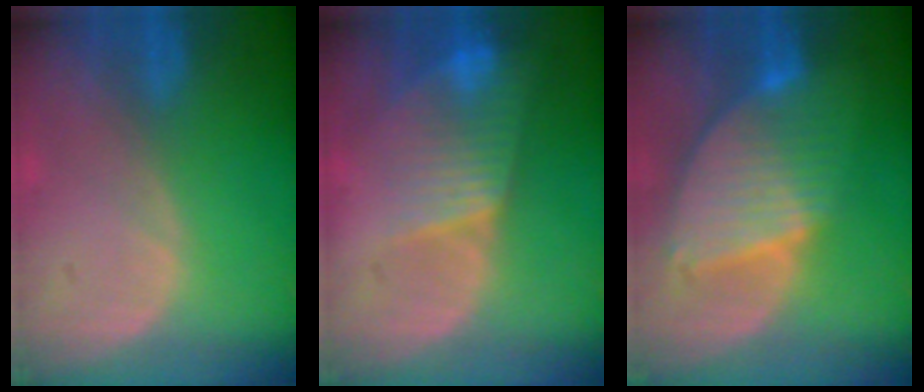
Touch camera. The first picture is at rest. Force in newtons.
{"total": 7.9, "press": 6.9, "slide": 3.8}
{"total": 8.6, "press": 7.4, "slide": 4.3}